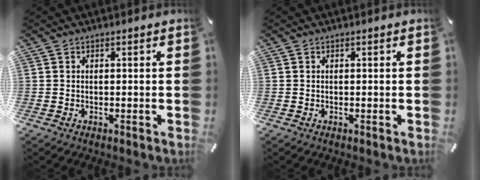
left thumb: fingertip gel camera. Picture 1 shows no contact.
{"total": 0.0}